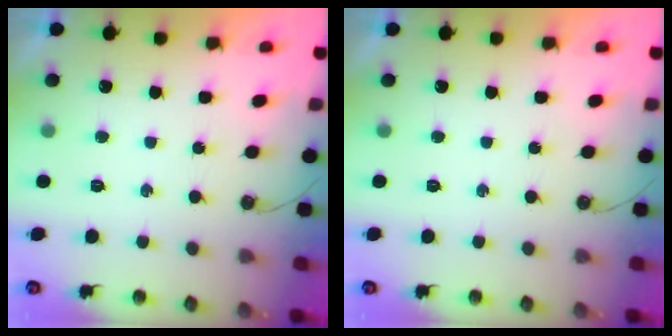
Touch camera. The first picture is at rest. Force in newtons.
{"total": 0.0}